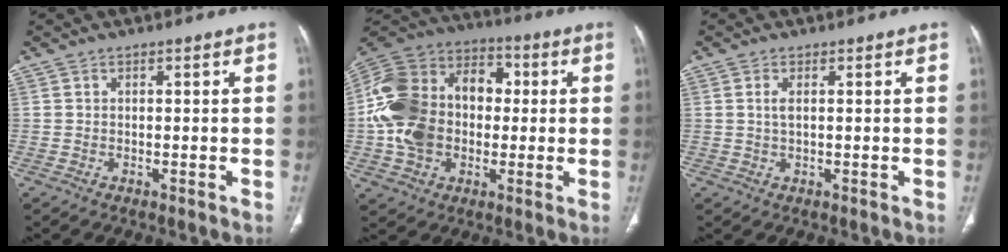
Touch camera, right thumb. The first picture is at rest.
{"total": 23.0, "force": [-0.5, 16.9, 15.6], "torque": [-0.301, 0.036, -0.007]}
{"total": 1.8, "force": [0.5, 0.7, 1.6], "torque": [-0.041, 0.002, 0.014]}